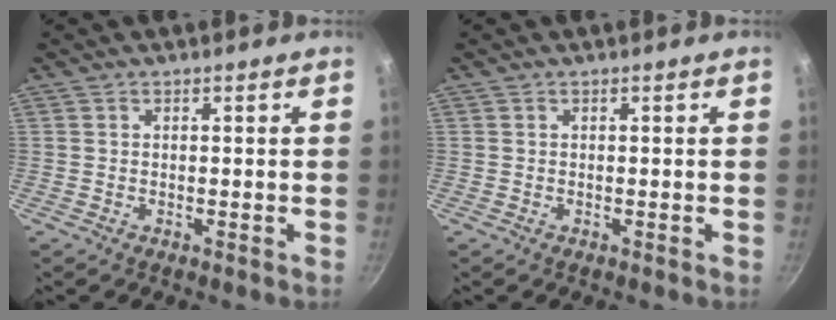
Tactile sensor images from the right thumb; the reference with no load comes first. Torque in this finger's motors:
{"motor_torque": [-0.01, 0.01, 0.02, -0.02, 0.00]}